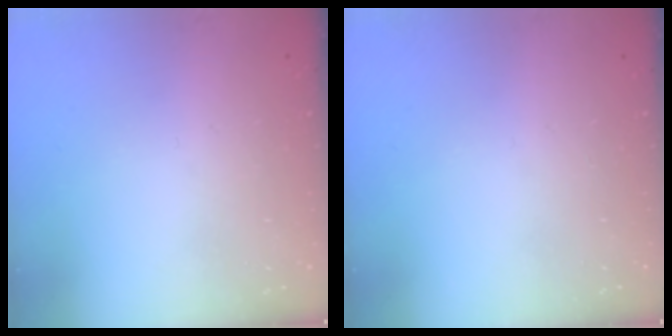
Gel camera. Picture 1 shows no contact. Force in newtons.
{"total": 0.0}